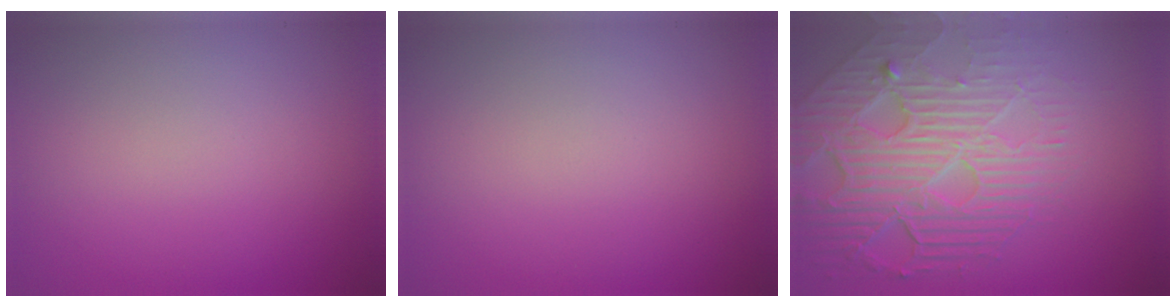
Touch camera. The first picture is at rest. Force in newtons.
{"total": 0.0}
{"total": 8.4, "press": 5.7, "slide": 6.1}